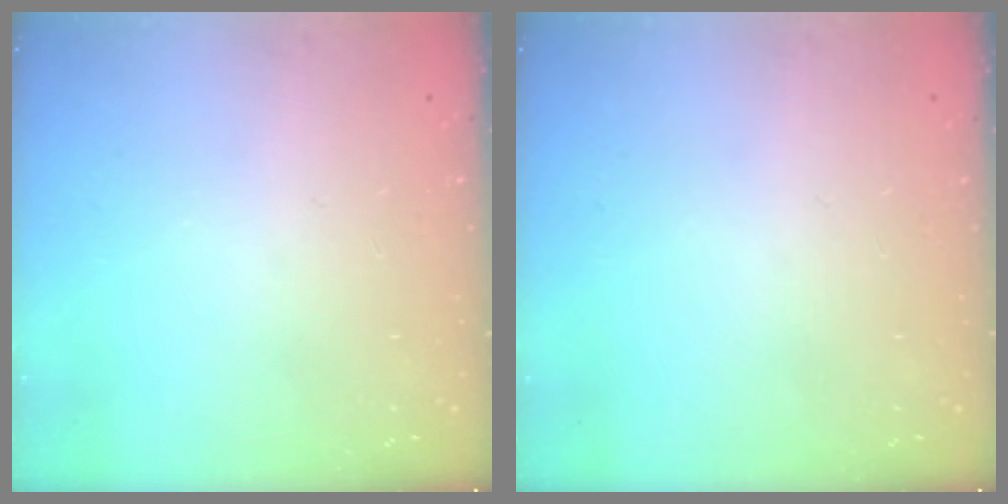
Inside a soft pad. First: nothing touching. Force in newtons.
{"total": 0.0}